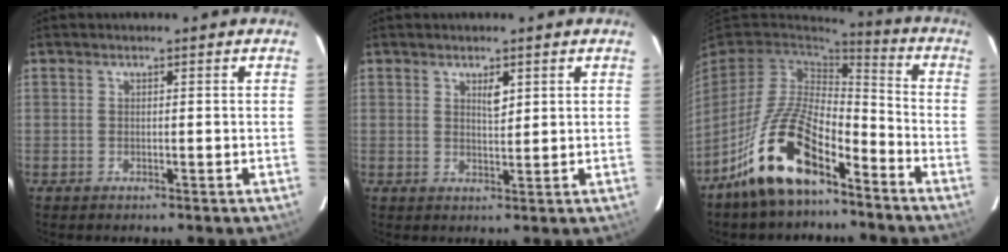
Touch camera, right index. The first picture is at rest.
{"total": 2.0, "force": [1.1, 0.6, 1.6], "torque": [-0.030, -0.001, 0.021]}
{"total": 15.3, "force": [-9.7, 5.1, 10.7], "torque": [-0.217, 0.002, -0.183]}